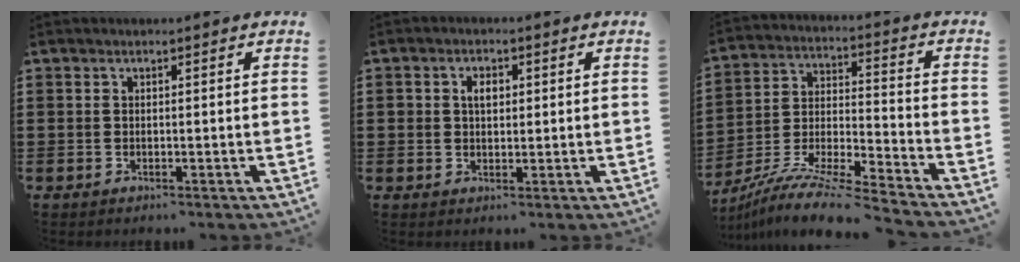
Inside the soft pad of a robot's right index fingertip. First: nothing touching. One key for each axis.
{"total": 2.6, "fx": 0.6, "fy": 1.8, "fz": 1.8, "tx": -0.039, "ty": 0.013, "tz": 0.009}
{"total": 9.4, "fx": -8.7, "fy": -0.5, "fz": 3.5, "tx": -0.073, "ty": -0.007, "tz": -0.178}